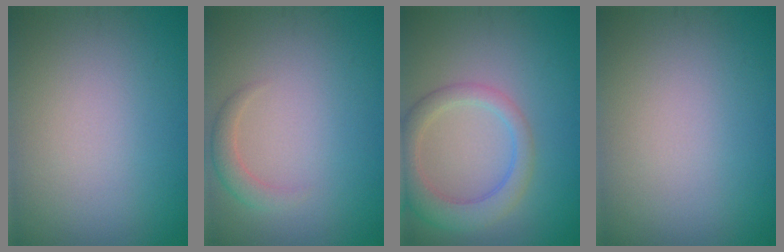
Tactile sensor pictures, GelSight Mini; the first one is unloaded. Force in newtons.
{"total": 1.7, "press": 1.7, "slide": 0.1}
{"total": 4.1, "press": 4.1, "slide": 0.2}
{"total": 0.0}